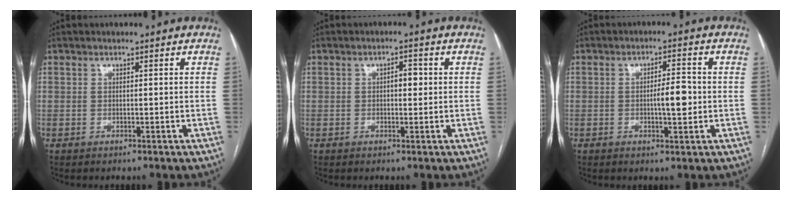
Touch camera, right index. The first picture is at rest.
{"total": 2.2, "force": [0.2, 1.1, 1.9], "torque": [-0.026, 0.009, 0.001]}
{"total": 4.7, "force": [-0.5, 1.1, 4.6], "torque": [-0.072, 0.003, -0.005]}